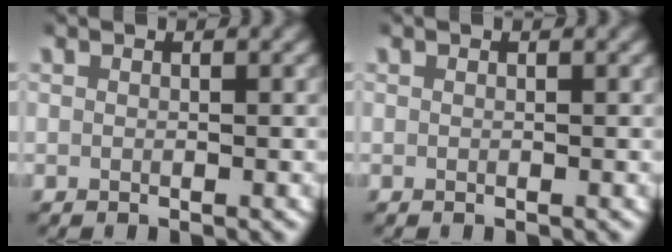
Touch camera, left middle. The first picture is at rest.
{"total": 0.0}